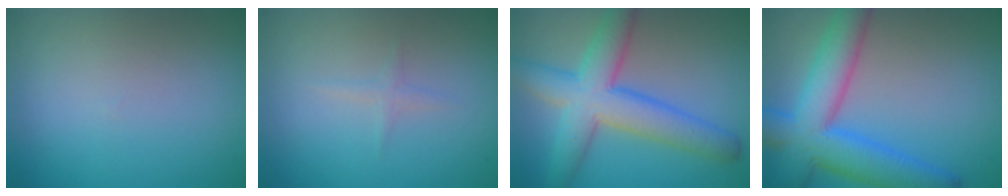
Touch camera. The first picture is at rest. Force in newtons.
{"total": 0.8, "press": 0.8, "slide": 0.1}
{"total": 7.4, "press": 7.4, "slide": 0.1}
{"total": 9.4, "press": 9.4, "slide": 0.4}